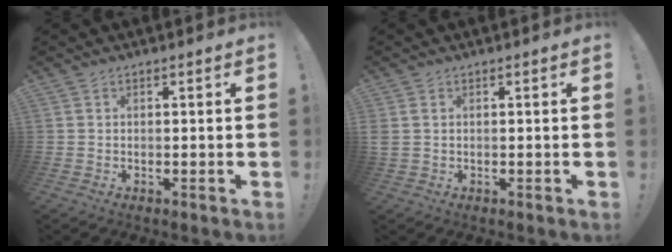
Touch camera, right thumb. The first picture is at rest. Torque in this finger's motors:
{"motor_torque": [-0.13, 0.99, 0.14, 0.27, 0.56]}